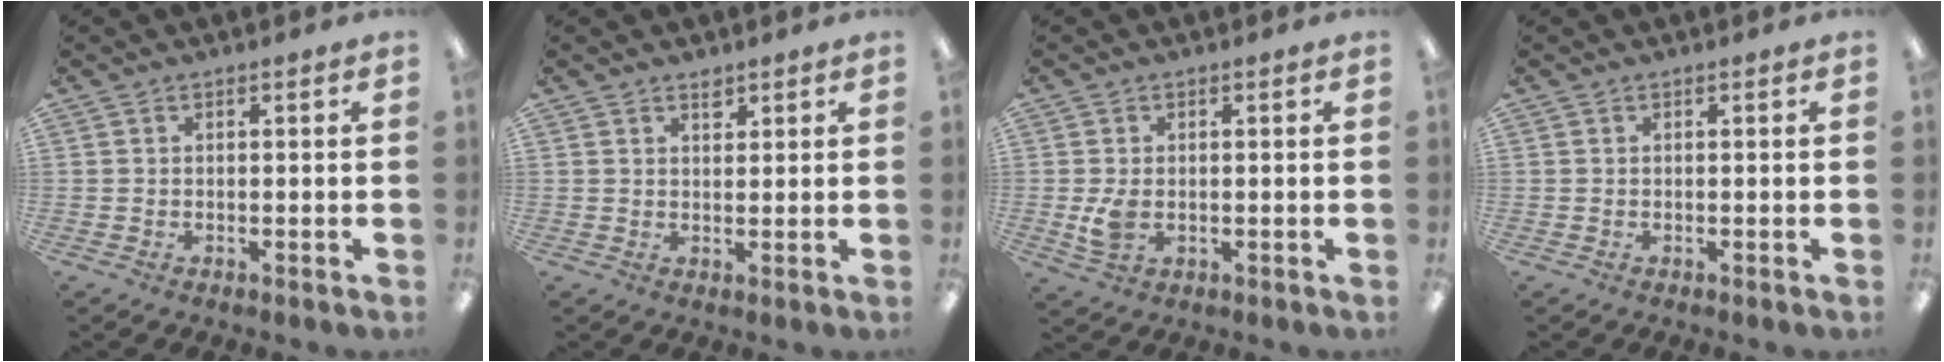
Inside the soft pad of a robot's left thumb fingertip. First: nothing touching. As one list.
[{"total": 2.3, "force": [1.9, 1.2, 0.7], "torque": [0.007, -0.012, 0.030]}, {"total": 4.5, "force": [-0.2, 3.0, 3.3], "torque": [-0.063, -0.007, -0.010]}, {"total": 0.0}]